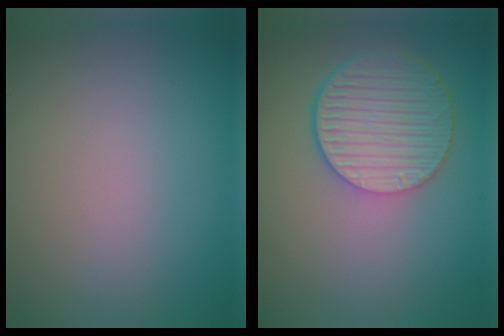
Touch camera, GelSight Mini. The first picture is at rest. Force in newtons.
{"total": 6.0, "press": 5.0, "slide": 3.4}